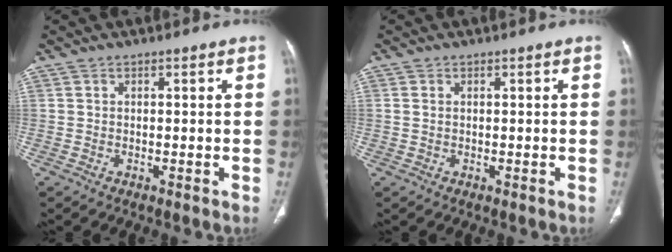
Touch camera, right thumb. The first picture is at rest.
{"total": 1.0, "force": [0.3, 0.6, 0.7], "torque": [-0.022, 0.003, 0.011]}